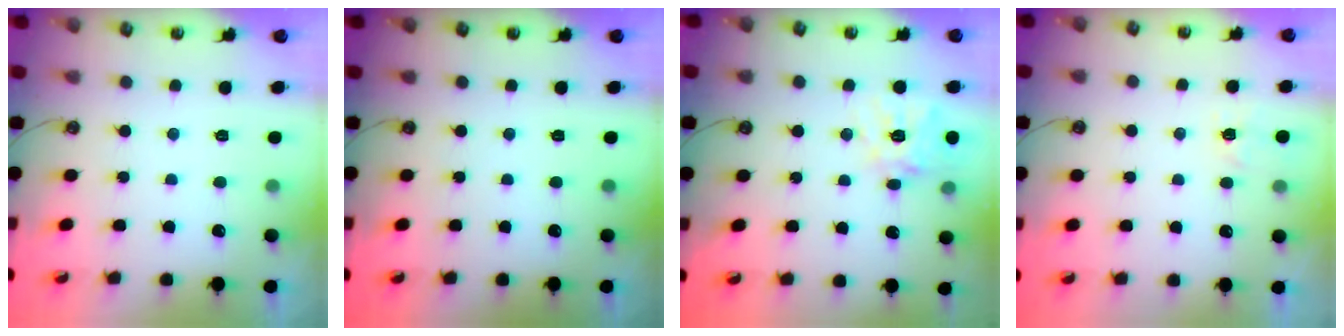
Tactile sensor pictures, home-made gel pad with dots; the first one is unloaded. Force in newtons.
{"total": 0.0}
{"total": 12.9, "press": 12.8, "slide": 1.7}
{"total": 4.4, "press": 4.4, "slide": 0.5}